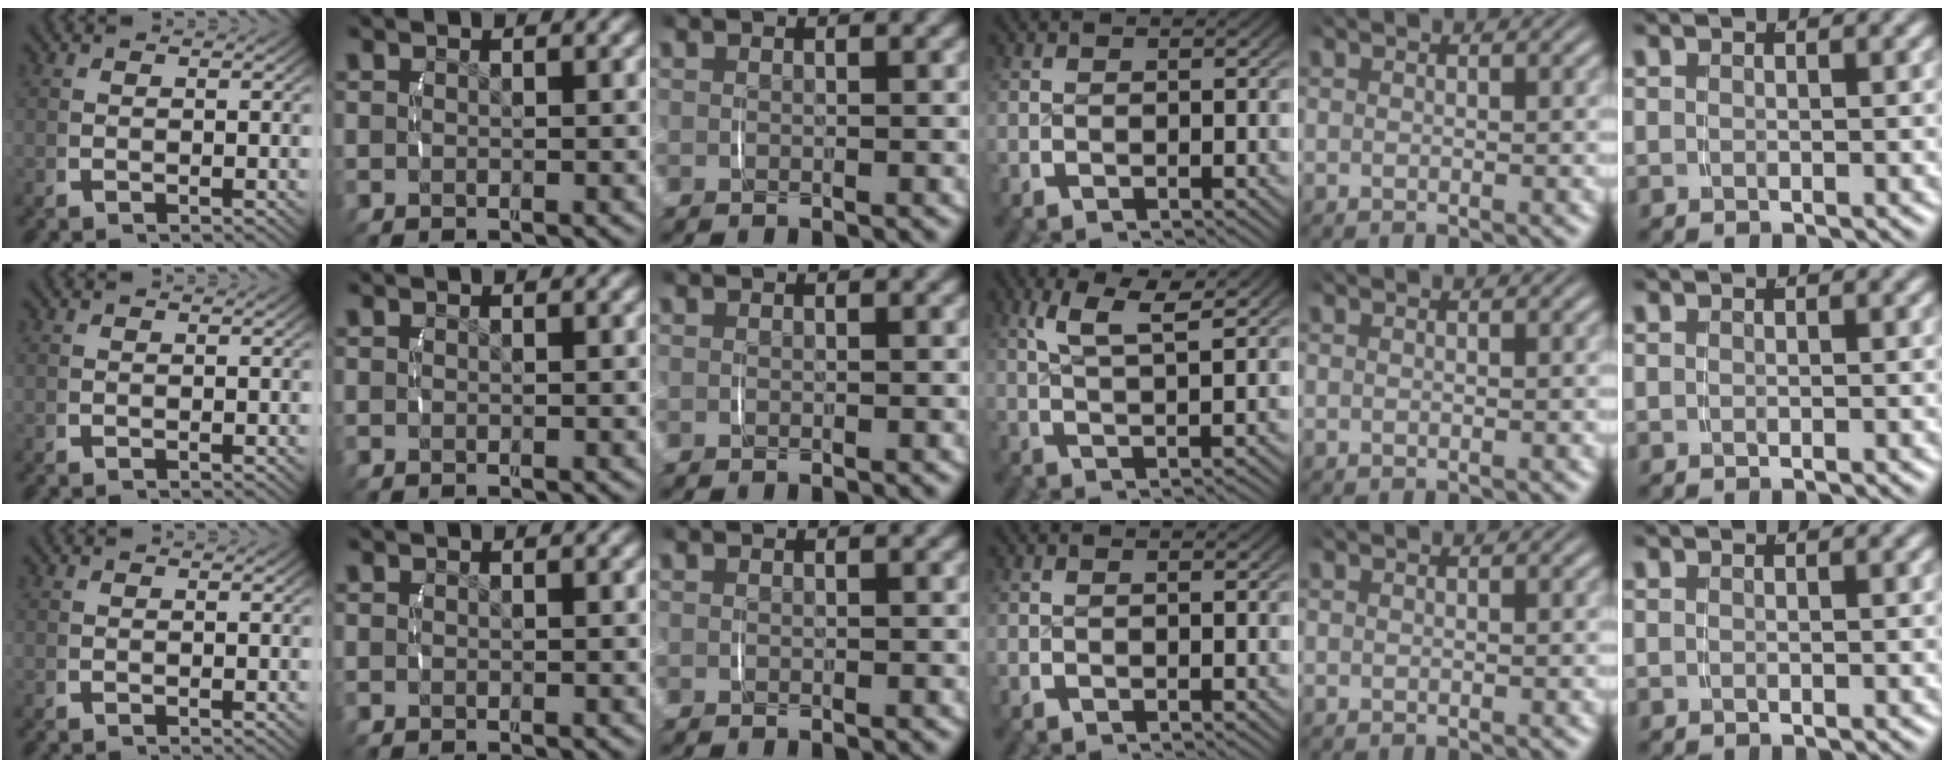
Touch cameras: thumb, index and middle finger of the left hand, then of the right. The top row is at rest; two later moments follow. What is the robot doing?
{"motion": "lift_and_place", "object": "glasses case"}